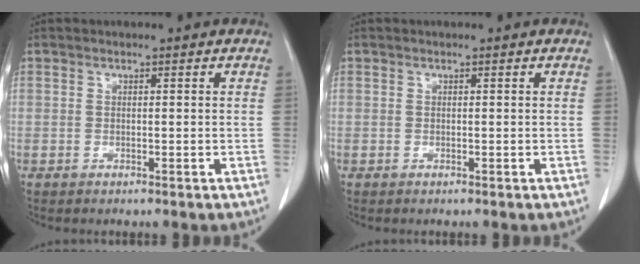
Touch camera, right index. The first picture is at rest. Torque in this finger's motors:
{"motor_torque": [0.00, 0.00, 0.00, 0.00]}